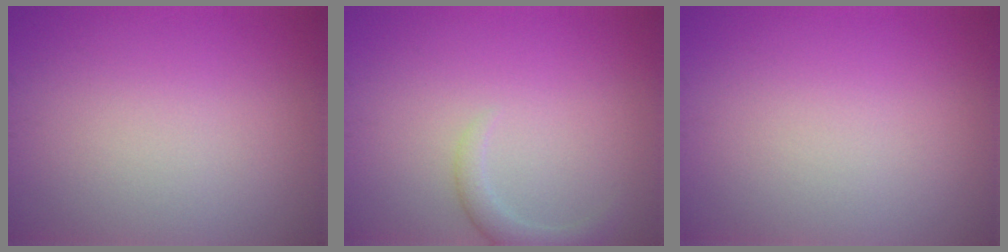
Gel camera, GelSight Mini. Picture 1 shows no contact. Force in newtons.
{"total": 1.9, "press": 1.9, "slide": 0.2}
{"total": 0.0}